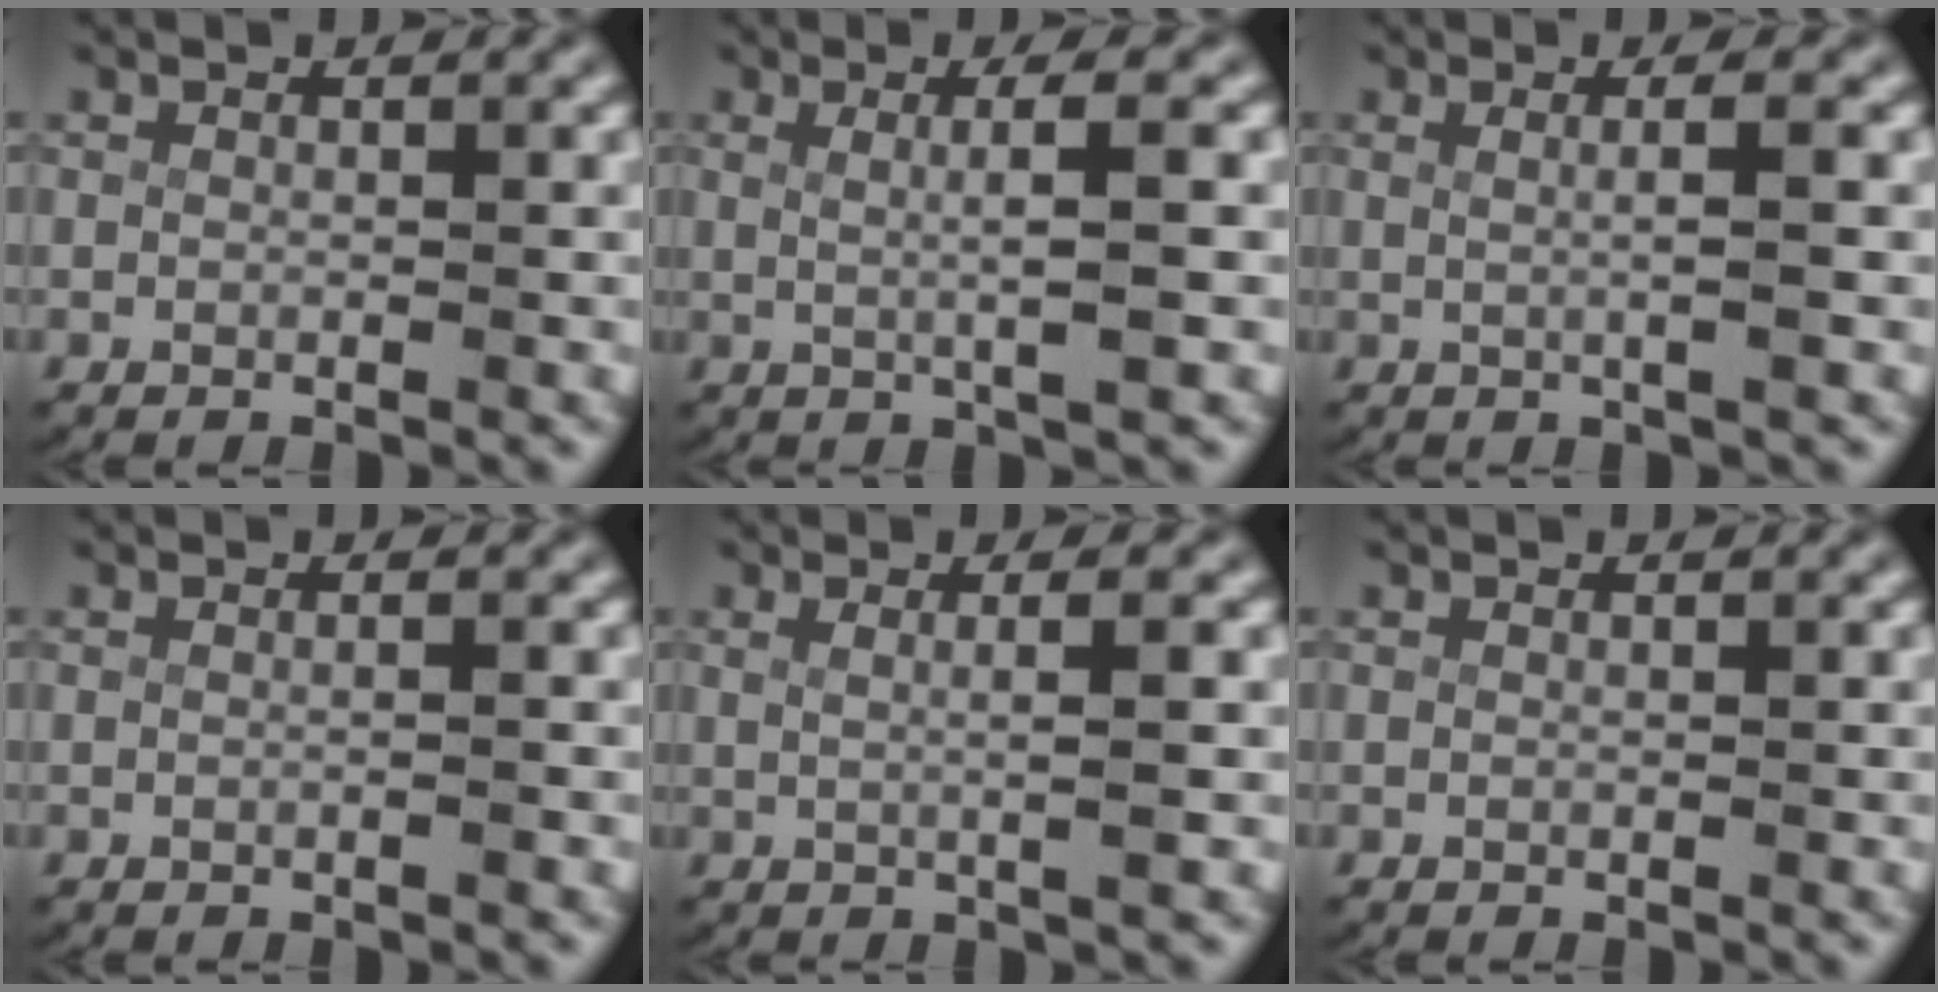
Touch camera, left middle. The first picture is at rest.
{"total": 3.6, "force": [0.7, 0.1, 3.5], "torque": [-0.057, -0.002, 0.016]}
{"total": 2.4, "force": [0.4, -0.1, 2.3], "torque": [-0.038, 0.000, 0.008]}
{"total": 0.6, "force": [-0.3, -0.2, 0.5], "torque": [-0.009, -0.001, -0.006]}
{"total": 2.4, "force": [0.5, 0.0, 2.3], "torque": [-0.040, -0.001, 0.012]}
{"total": 0.0}